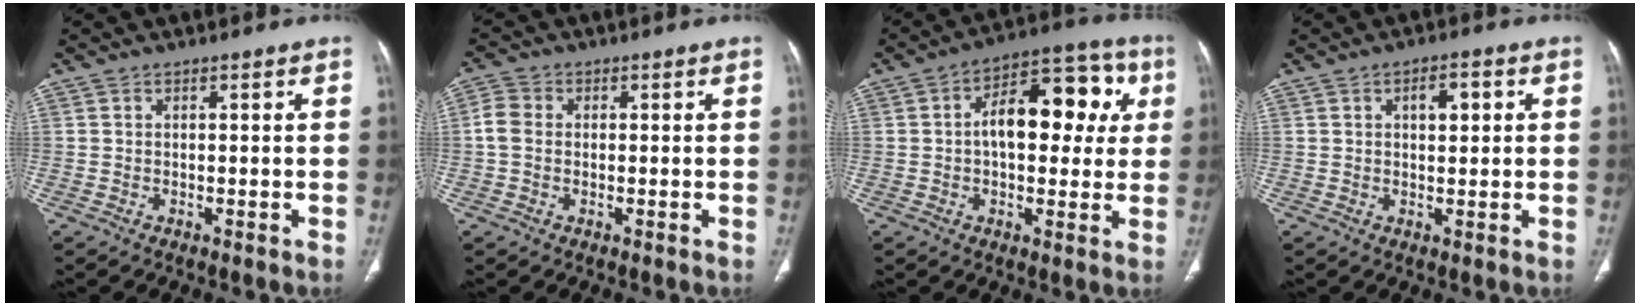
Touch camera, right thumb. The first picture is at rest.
{"total": 3.6, "force": [-0.1, 2.9, 2.1], "torque": [-0.046, 0.008, -0.009]}
{"total": 16.2, "force": [2.6, 9.1, 13.1], "torque": [-0.143, 0.034, 0.032]}
{"total": 4.1, "force": [1.2, 1.9, 3.4], "torque": [-0.044, 0.003, 0.017]}